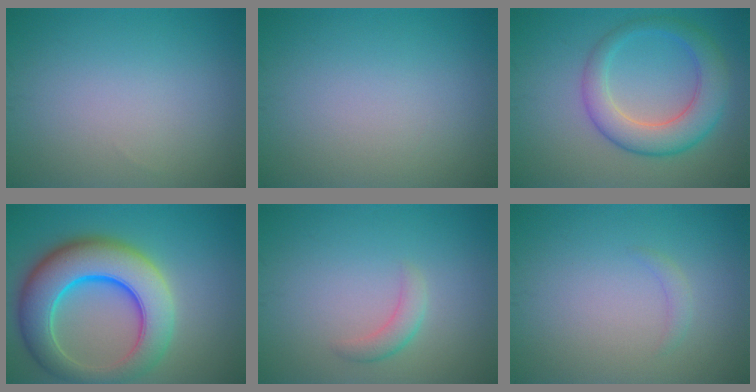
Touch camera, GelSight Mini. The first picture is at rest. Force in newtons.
{"total": 0.0}
{"total": 5.6, "press": 5.6, "slide": 0.1}
{"total": 10.5, "press": 10.5, "slide": 0.2}
{"total": 1.7, "press": 1.7, "slide": 0.1}
{"total": 0.8, "press": 0.8, "slide": 0.1}